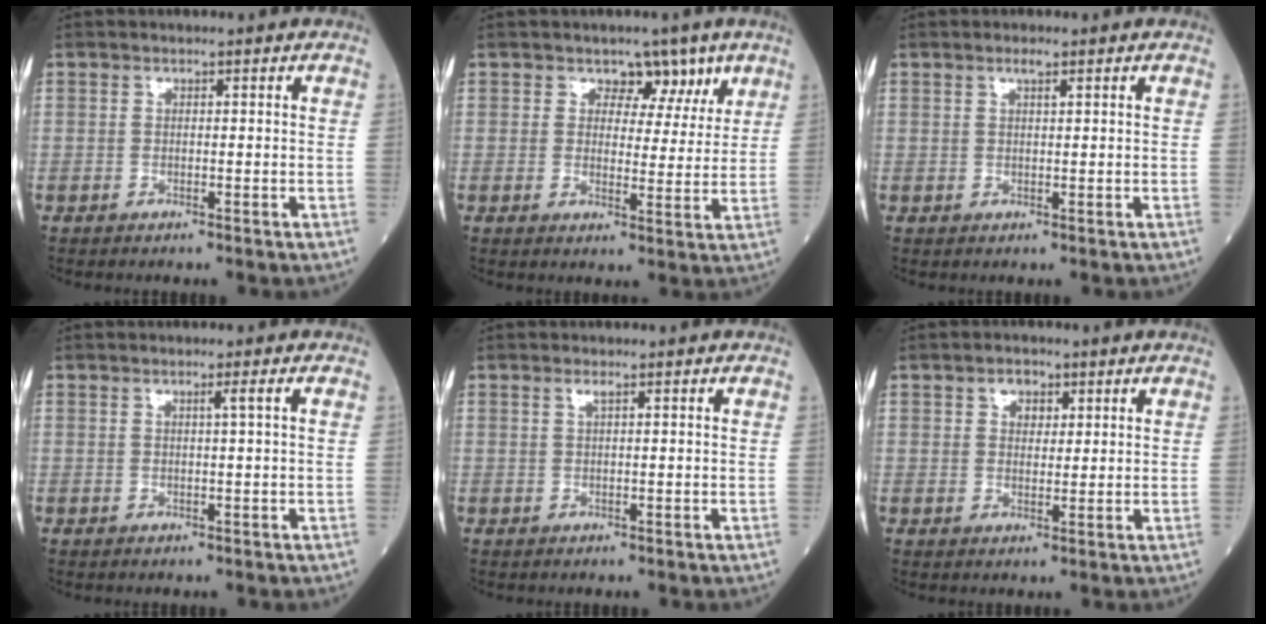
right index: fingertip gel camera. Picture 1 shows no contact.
{"total": 5.0, "force": [3.1, 3.5, 2.0], "torque": [-0.008, 0.001, 0.039]}
{"total": 1.1, "force": [0.7, 0.1, 0.9], "torque": [-0.016, 0.001, 0.013]}
{"total": 1.0, "force": [0.3, -0.5, 0.8], "torque": [-0.016, -0.003, 0.007]}
{"total": 0.8, "force": [0.4, -0.1, 0.6], "torque": [-0.020, 0.004, 0.010]}
{"total": 2.7, "force": [1.4, 1.8, 1.5], "torque": [-0.020, 0.006, 0.021]}